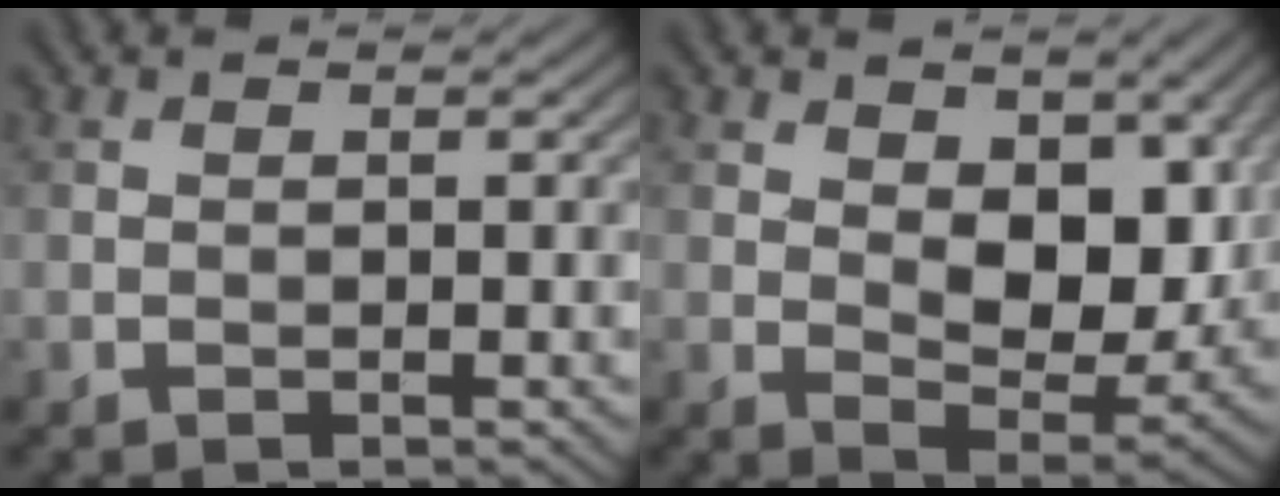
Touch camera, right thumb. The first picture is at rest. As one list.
[{"total": 10.5, "force": [2.6, 6.2, 8.1], "torque": [-0.141, -0.016, 0.042]}]